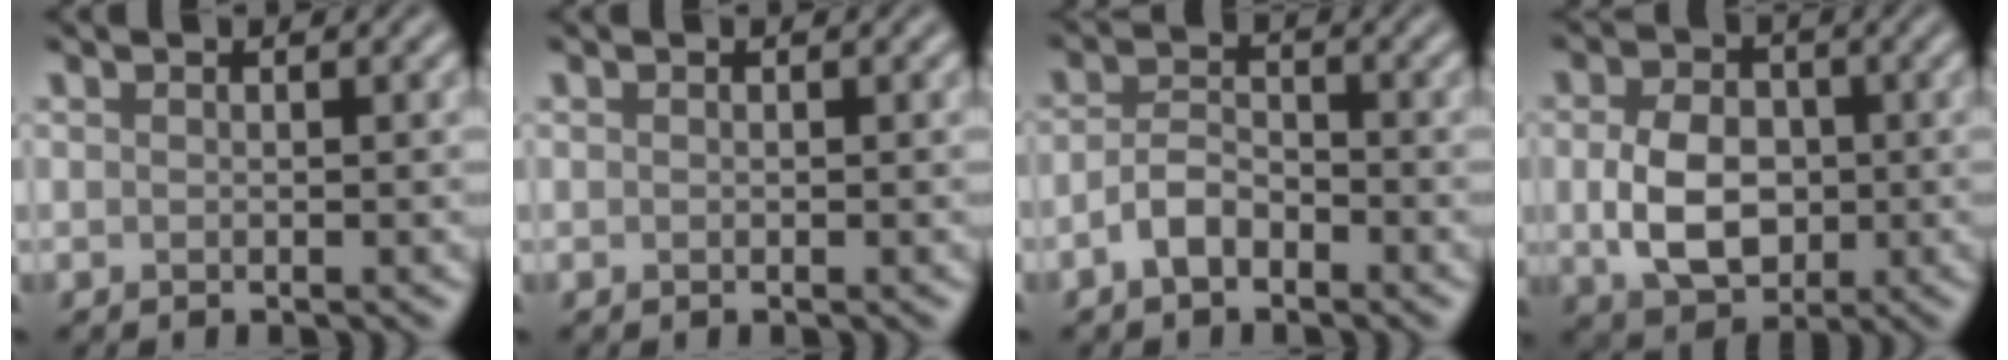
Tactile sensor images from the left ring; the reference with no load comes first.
{"total": 0.0}
{"total": 2.9, "force": [-1.6, 1.6, 1.8], "torque": [-0.035, 0.007, -0.037]}
{"total": 6.0, "force": [-0.4, 4.3, 4.1], "torque": [-0.086, -0.006, -0.006]}